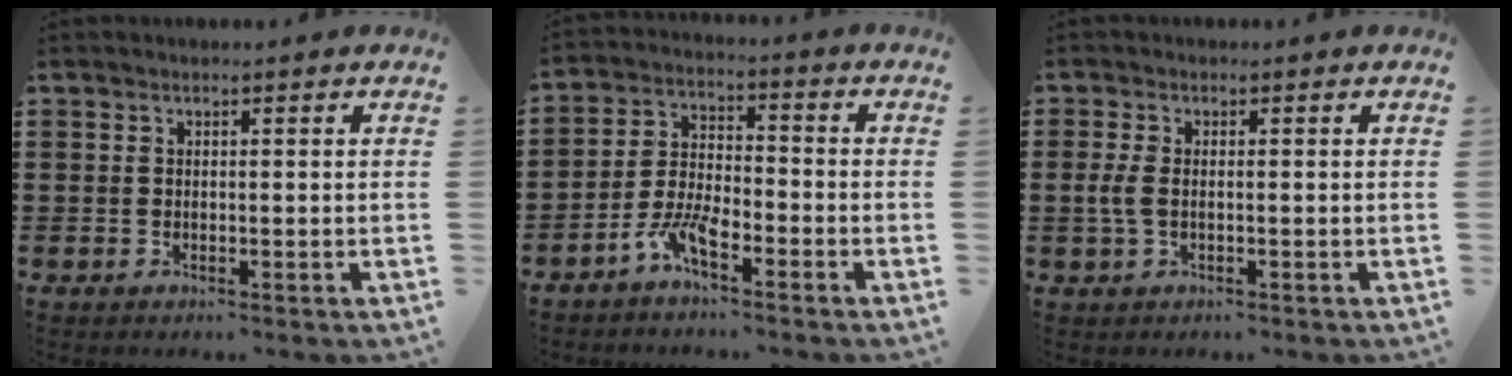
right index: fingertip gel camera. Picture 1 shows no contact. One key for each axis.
{"total": 6.0, "fx": -4.4, "fy": 1.8, "fz": 3.7, "tx": -0.095, "ty": 0.000, "tz": -0.092}
{"total": 2.7, "fx": -0.5, "fy": 1.2, "fz": 2.4, "tx": -0.067, "ty": -0.006, "tz": -0.015}